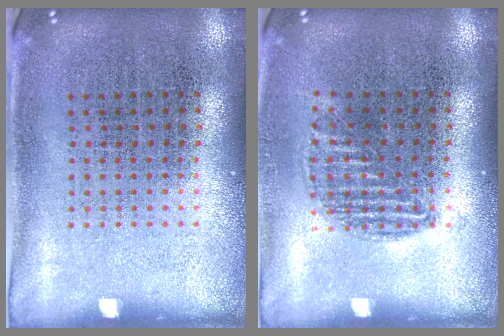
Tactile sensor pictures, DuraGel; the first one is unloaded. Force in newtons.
{"total": 0.9, "press": 0.8, "slide": 0.4}